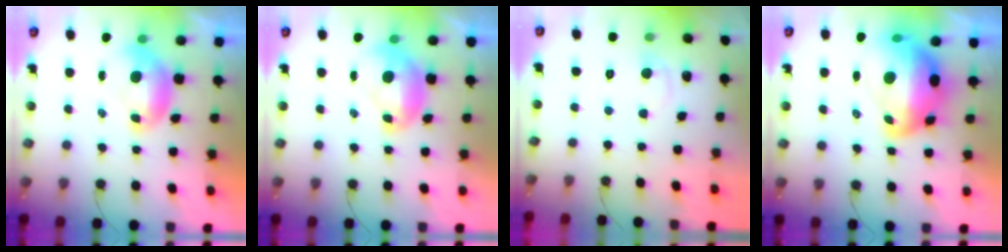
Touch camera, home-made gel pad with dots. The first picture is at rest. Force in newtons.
{"total": 1.6, "press": 1.6, "slide": 0.2}
{"total": 0.9, "press": 0.6, "slide": 0.7}
{"total": 11.8, "press": 11.7, "slide": 1.6}